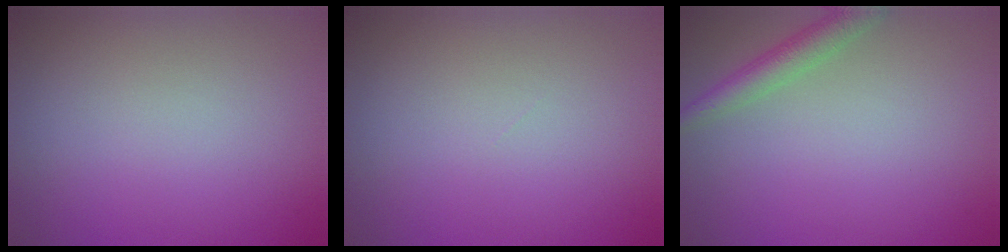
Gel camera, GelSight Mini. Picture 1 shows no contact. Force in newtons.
{"total": 0.0}
{"total": 2.6, "press": 2.6, "slide": 0.2}